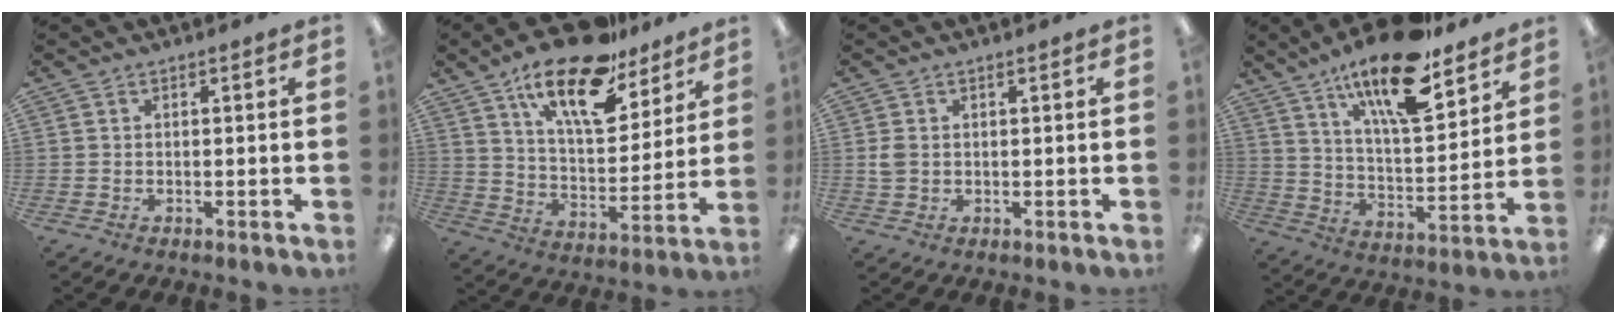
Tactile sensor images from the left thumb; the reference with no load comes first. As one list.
[{"total": 20.3, "force": [13.6, 8.5, 12.5], "torque": [-0.207, -0.072, 0.233]}, {"total": 2.4, "force": [0.3, 1.7, 1.6], "torque": [-0.033, 0.006, 0.005]}, {"total": 19.4, "force": [14.0, 6.1, 12.0], "torque": [-0.201, -0.080, 0.232]}]